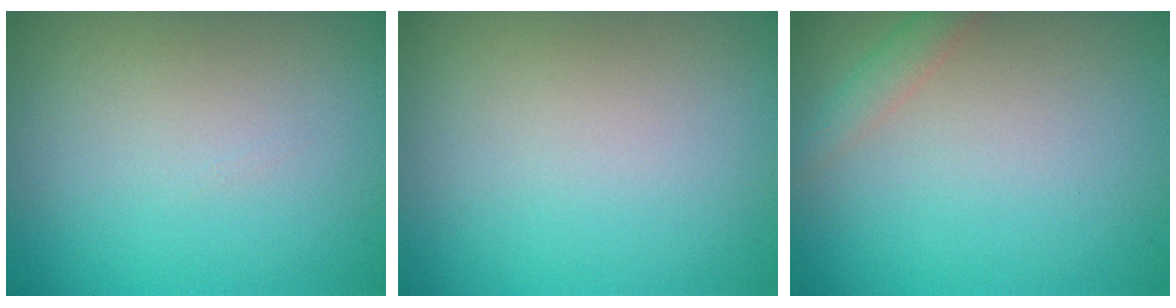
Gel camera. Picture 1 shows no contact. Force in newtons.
{"total": 0.0}
{"total": 1.5, "press": 1.5, "slide": 0.1}